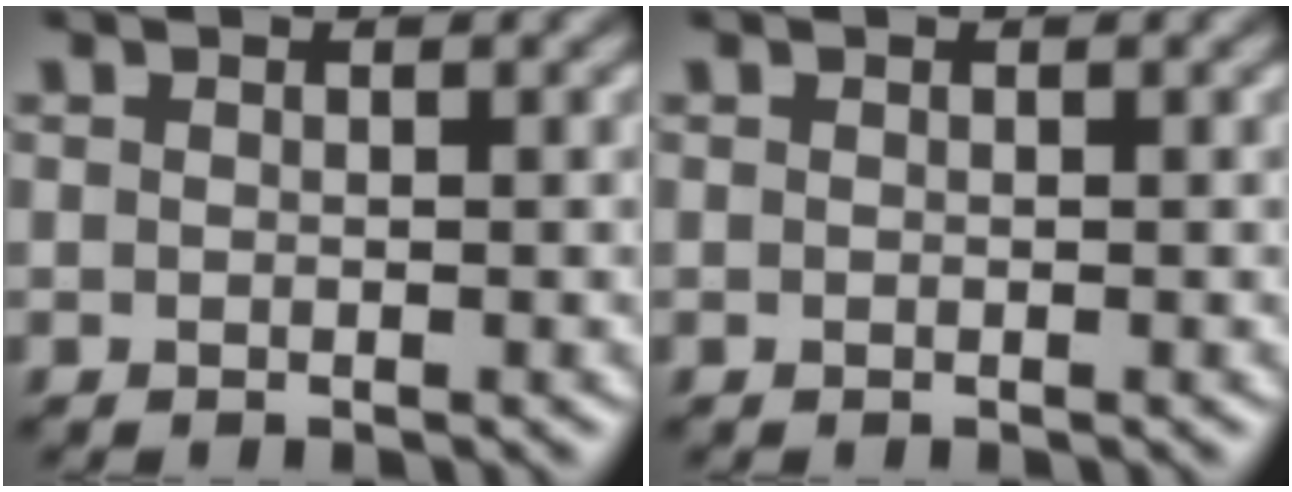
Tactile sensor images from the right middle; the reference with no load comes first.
{"total": 0.0}